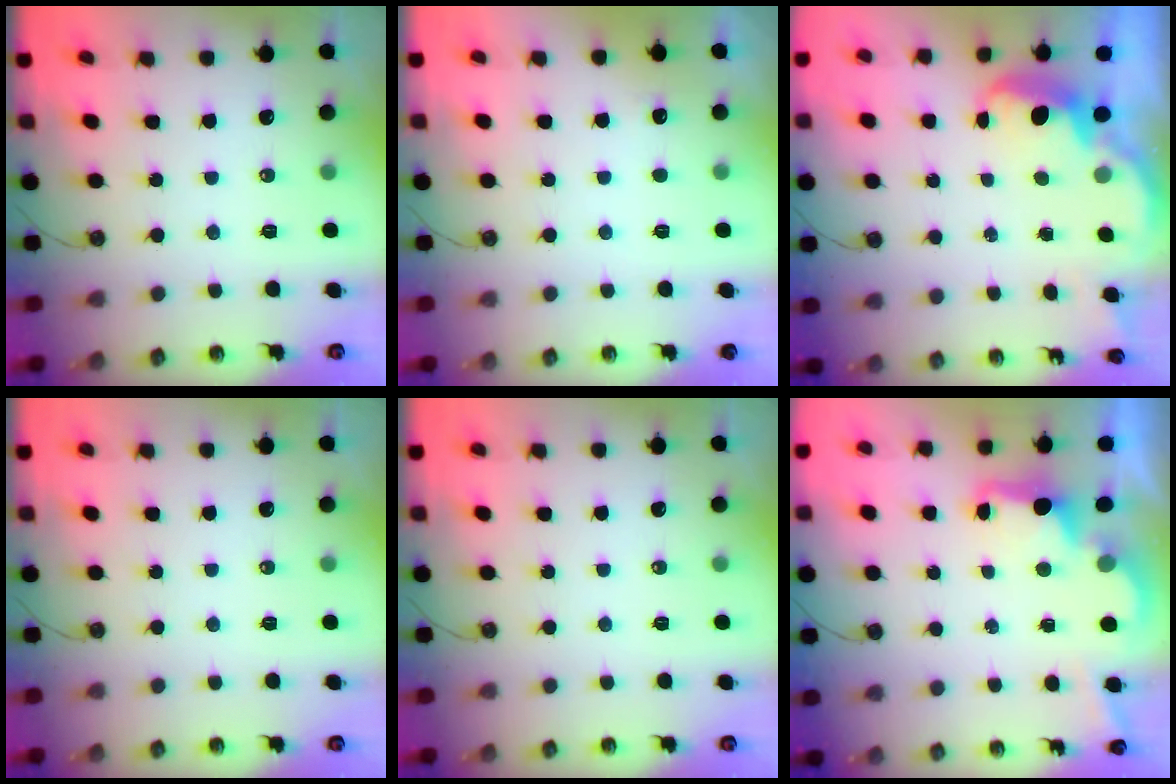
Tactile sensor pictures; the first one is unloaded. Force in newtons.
{"total": 2.6, "press": 2.4, "slide": 1.0}
{"total": 2.5, "press": 2.4, "slide": 0.6}
{"total": 0.0}
{"total": 0.0}
{"total": 2.6, "press": 2.4, "slide": 0.8}